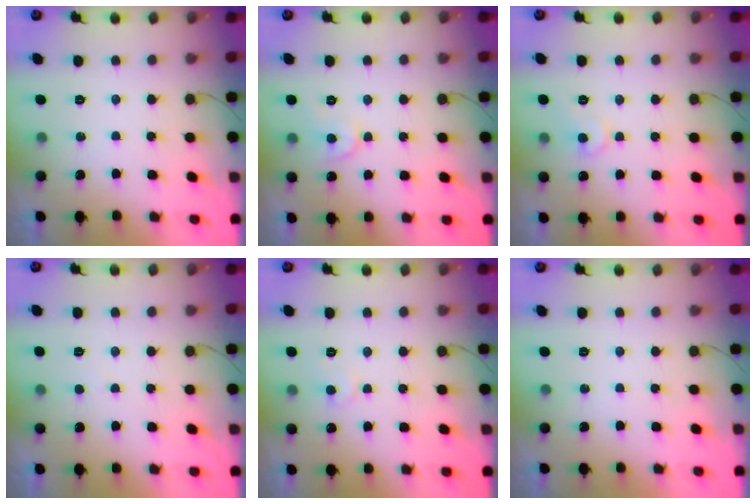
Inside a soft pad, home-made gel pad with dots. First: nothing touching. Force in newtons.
{"total": 6.4, "press": 6.3, "slide": 0.8}
{"total": 7.0, "press": 7.0, "slide": 0.7}
{"total": 1.7, "press": 1.7, "slide": 0.2}
{"total": 5.3, "press": 5.2, "slide": 0.5}
{"total": 0.0}